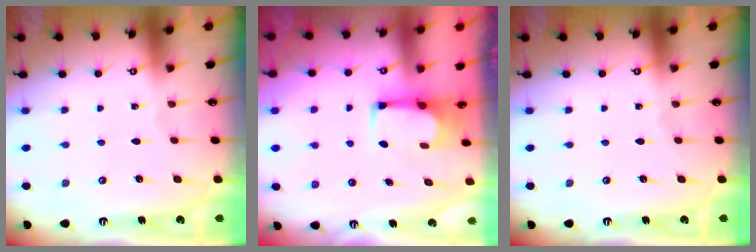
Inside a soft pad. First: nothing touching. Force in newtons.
{"total": 2.1, "press": 2.1, "slide": 0.1}
{"total": 0.0}